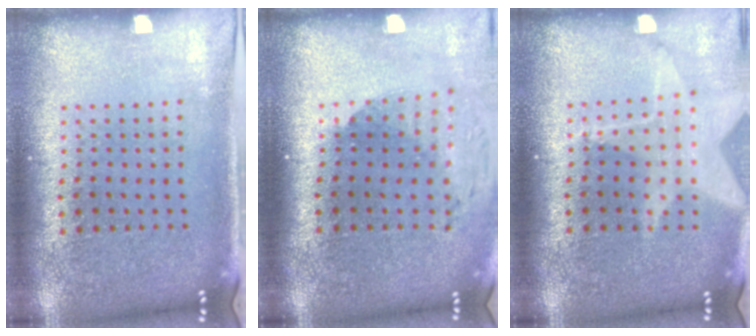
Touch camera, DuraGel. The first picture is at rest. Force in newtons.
{"total": 1.8, "press": 1.4, "slide": 1.1}
{"total": 1.8, "press": 1.5, "slide": 1.1}